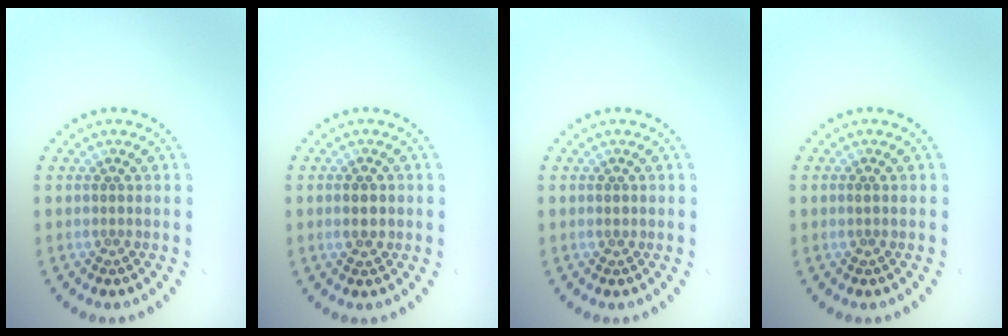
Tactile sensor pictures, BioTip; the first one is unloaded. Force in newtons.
{"total": 2.2, "press": 2.2, "slide": 0.1}
{"total": 0.6, "press": 0.6, "slide": 0.1}
{"total": 0.7, "press": 0.6, "slide": 0.3}